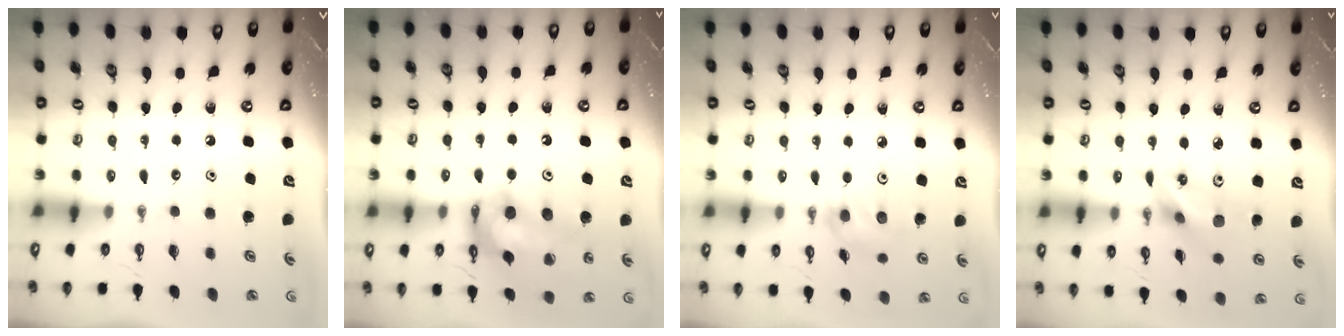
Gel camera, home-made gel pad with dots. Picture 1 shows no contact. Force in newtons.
{"total": 16.8, "press": 16.7, "slide": 1.9}
{"total": 6.2, "press": 6.1, "slide": 1.0}
{"total": 10.5, "press": 10.2, "slide": 2.8}